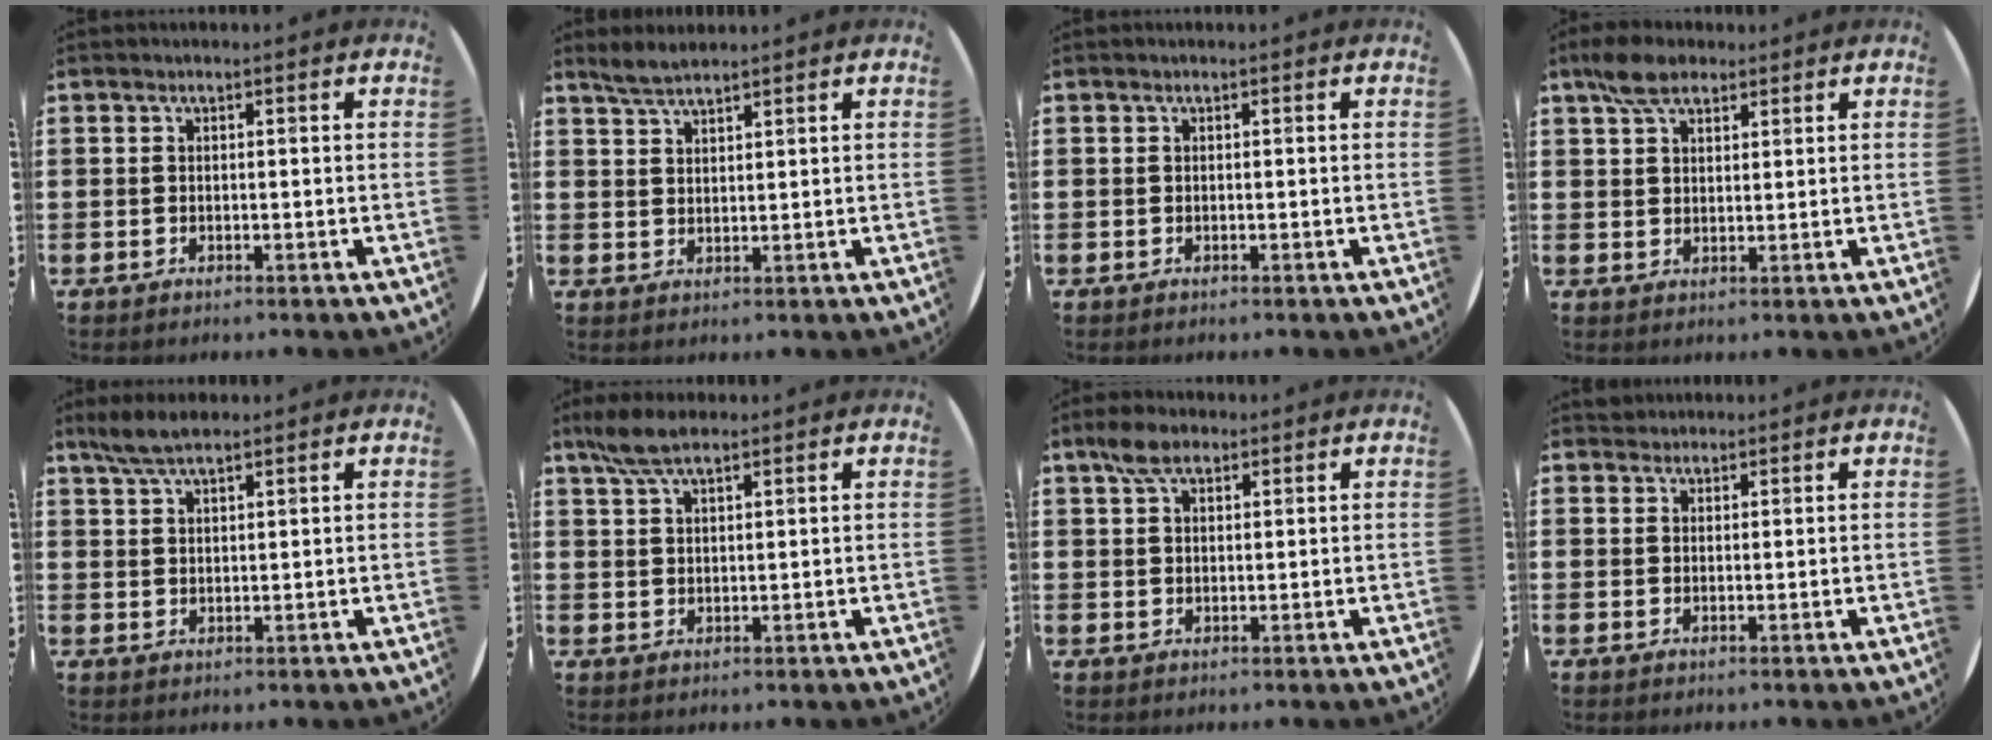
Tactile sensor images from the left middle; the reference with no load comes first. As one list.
[{"total": 2.7, "force": [2.6, 0.3, 0.8], "torque": [-0.021, 0.000, 0.049]}, {"total": 0.0}, {"total": 4.9, "force": [3.7, 2.3, 2.2], "torque": [-0.043, 0.003, 0.068]}, {"total": 4.2, "force": [3.4, 1.0, 2.3], "torque": [-0.052, 0.002, 0.062]}, {"total": 5.1, "force": [3.8, 1.5, 3.0], "torque": [-0.067, 0.002, 0.070]}, {"total": 4.2, "force": [2.9, 2.1, 2.3], "torque": [-0.042, 0.006, 0.052]}, {"total": 1.3, "force": [1.3, 0.4, -0.2], "torque": [0.001, 0.004, 0.026]}]